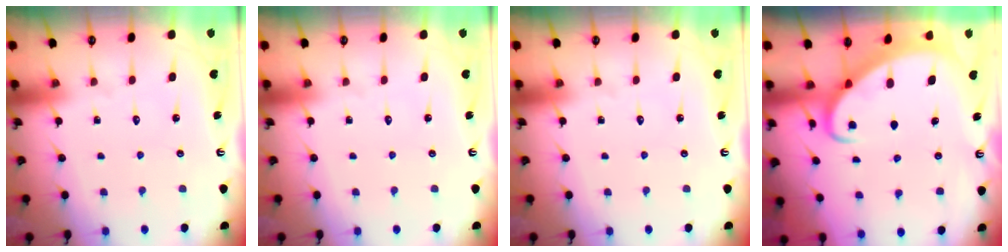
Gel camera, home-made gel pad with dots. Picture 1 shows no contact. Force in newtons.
{"total": 0.0}
{"total": 0.0}
{"total": 2.0, "press": 2.0, "slide": 0.3}